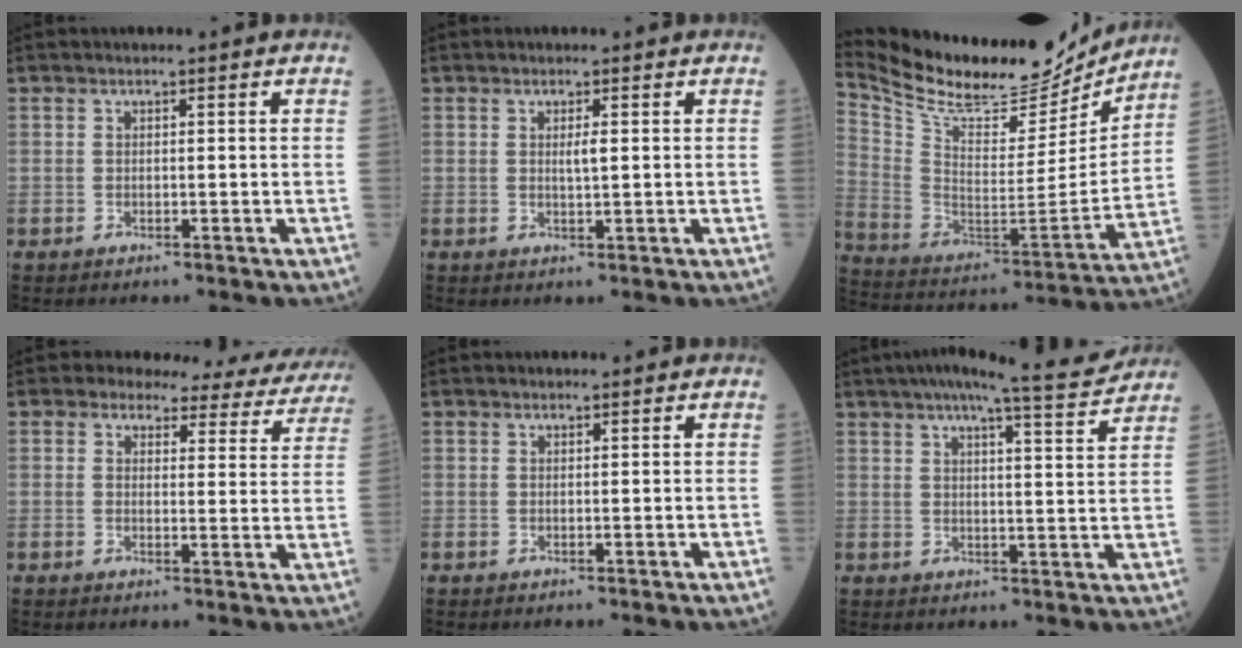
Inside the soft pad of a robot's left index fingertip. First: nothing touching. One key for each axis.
{"total": 1.4, "fx": 0.5, "fy": 0.1, "fz": 1.3, "tx": -0.029, "ty": -0.002, "tz": 0.008}
{"total": 23.4, "fx": 21.4, "fy": 5.0, "fz": 7.9, "tx": -0.159, "ty": -0.033, "tz": 0.339}
{"total": 14.0, "fx": 13.1, "fy": 4.3, "fz": 2.2, "tx": 0.006, "ty": -0.038, "tz": 0.116}
{"total": 0.9, "fx": 0.9, "fy": 0.0, "fz": 0.1, "tx": -0.010, "ty": 0.004, "tz": 0.013}
{"total": 11.5, "fx": 10.5, "fy": -0.4, "fz": 4.8, "tx": -0.071, "ty": 0.000, "tz": 0.132}